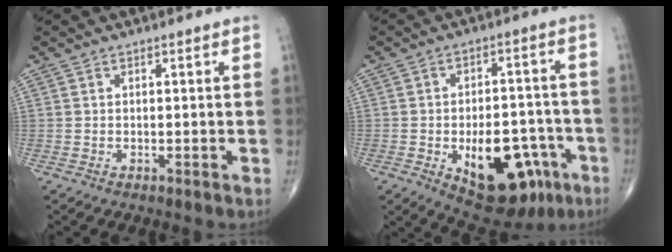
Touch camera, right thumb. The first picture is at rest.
{"total": 17.7, "force": [-6.9, 9.4, 13.2], "torque": [-0.156, 0.032, -0.081]}